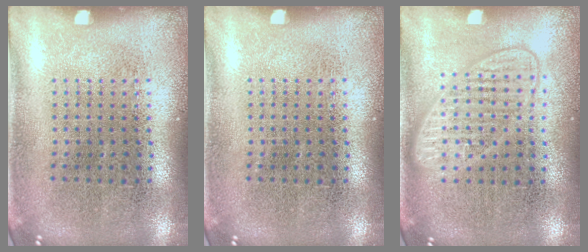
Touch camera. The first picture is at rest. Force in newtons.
{"total": 0.0}
{"total": 1.5, "press": 1.5, "slide": 0.2}